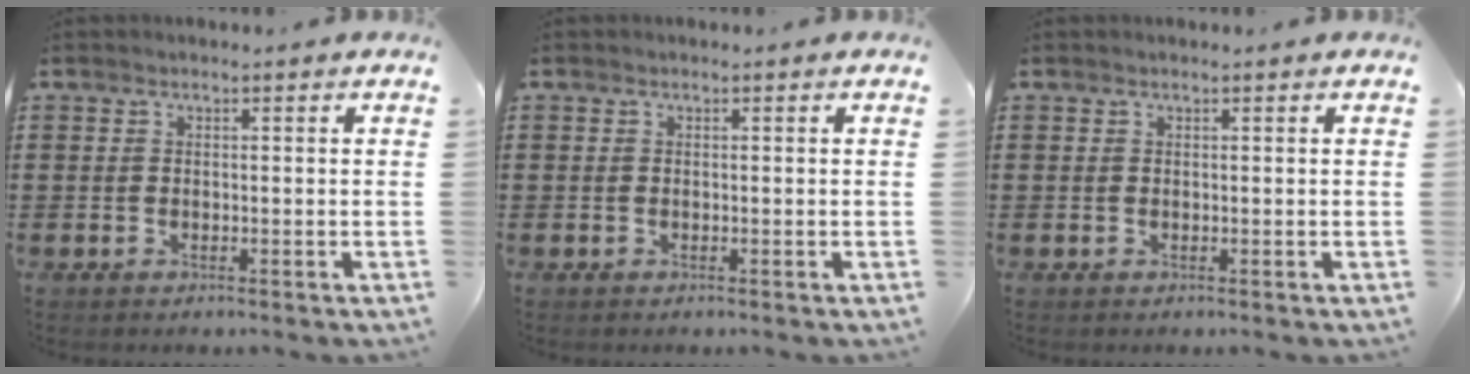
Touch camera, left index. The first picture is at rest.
{"total": 0.0}
{"total": 0.0}